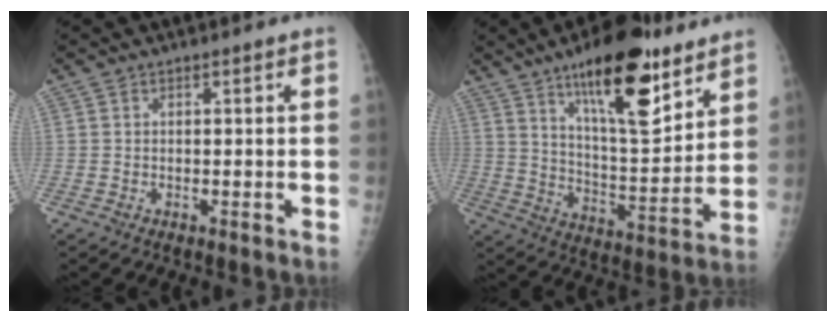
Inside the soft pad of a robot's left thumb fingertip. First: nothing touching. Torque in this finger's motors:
{"motor_torque": [2.42, 1.41, 1.76, -0.97, 0.48]}